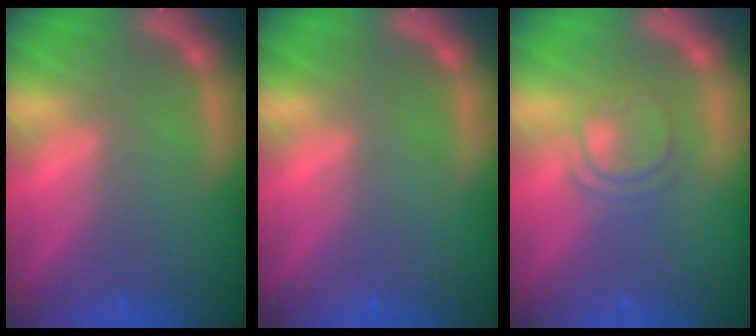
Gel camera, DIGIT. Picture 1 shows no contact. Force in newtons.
{"total": 0.0}
{"total": 3.5}